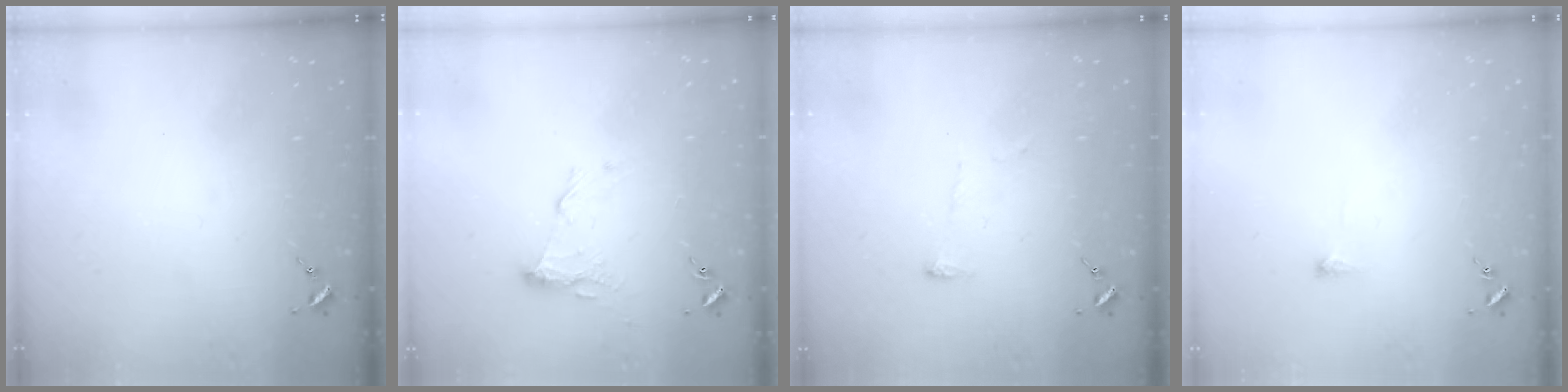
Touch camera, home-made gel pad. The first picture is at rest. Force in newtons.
{"total": 10.0, "press": 10.0, "slide": 0.3}
{"total": 5.8, "press": 5.7, "slide": 0.5}
{"total": 5.1, "press": 5.0, "slide": 1.0}